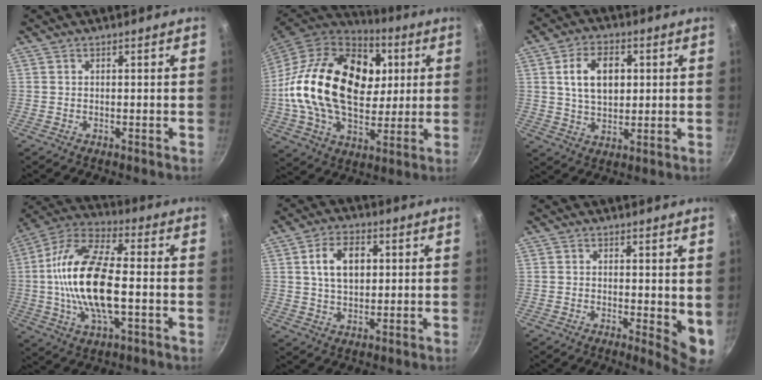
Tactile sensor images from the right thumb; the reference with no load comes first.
{"total": 30.8, "force": [5.0, 20.2, 22.7], "torque": [-0.387, 0.010, 0.080]}
{"total": 10.2, "force": [2.1, 6.6, 7.5], "torque": [-0.109, 0.000, 0.036]}
{"total": 19.2, "force": [-1.4, 8.3, 17.3], "torque": [-0.326, 0.027, -0.042]}
{"total": 8.9, "force": [1.9, 5.7, 6.5], "torque": [-0.094, 0.005, 0.030]}
{"total": 6.1, "force": [0.5, 2.2, 5.6], "torque": [-0.070, -0.020, 0.006]}